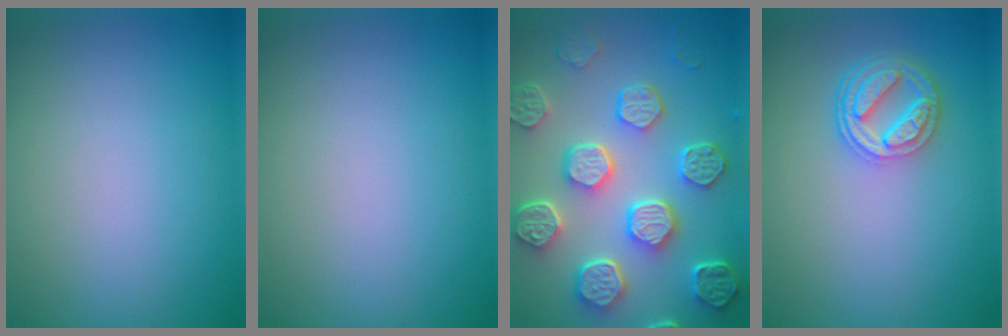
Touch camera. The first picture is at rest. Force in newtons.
{"total": 0.0}
{"total": 8.3, "press": 6.5, "slide": 5.2}
{"total": 4.5, "press": 3.5, "slide": 2.8}